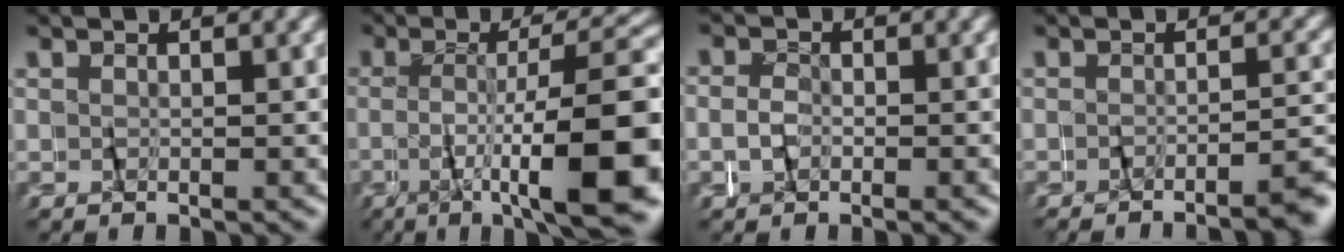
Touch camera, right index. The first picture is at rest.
{"total": 11.7, "force": [-5.1, 2.8, 10.2], "torque": [-0.141, -0.017, -0.070]}
{"total": 1.3, "force": [-1.2, 0.2, -0.5], "torque": [0.012, 0.000, -0.027]}
{"total": 3.9, "force": [-3.7, 0.3, 1.1], "torque": [-0.008, 0.005, -0.068]}